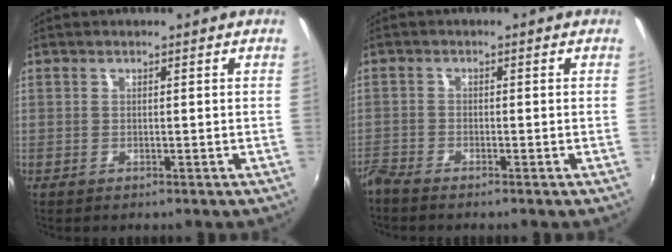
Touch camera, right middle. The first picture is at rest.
{"total": 3.1, "force": [-2.9, 0.3, 1.0], "torque": [-0.035, -0.013, -0.062]}